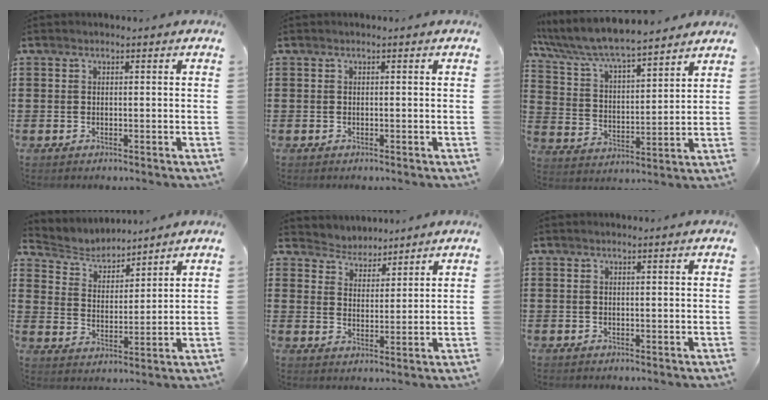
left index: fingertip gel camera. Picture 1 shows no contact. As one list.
[{"total": 0.0}, {"total": 6.8, "force": [6.3, 0.6, 2.5], "torque": [-0.077, -0.038, 0.105]}, {"total": 4.3, "force": [4.1, 1.0, 0.0], "torque": [-0.025, -0.020, 0.071]}, {"total": 3.7, "force": [3.5, 1.0, -0.9], "torque": [-0.004, -0.015, 0.062]}, {"total": 0.6, "force": [0.3, -0.1, 0.5], "torque": [-0.009, -0.003, 0.006]}]